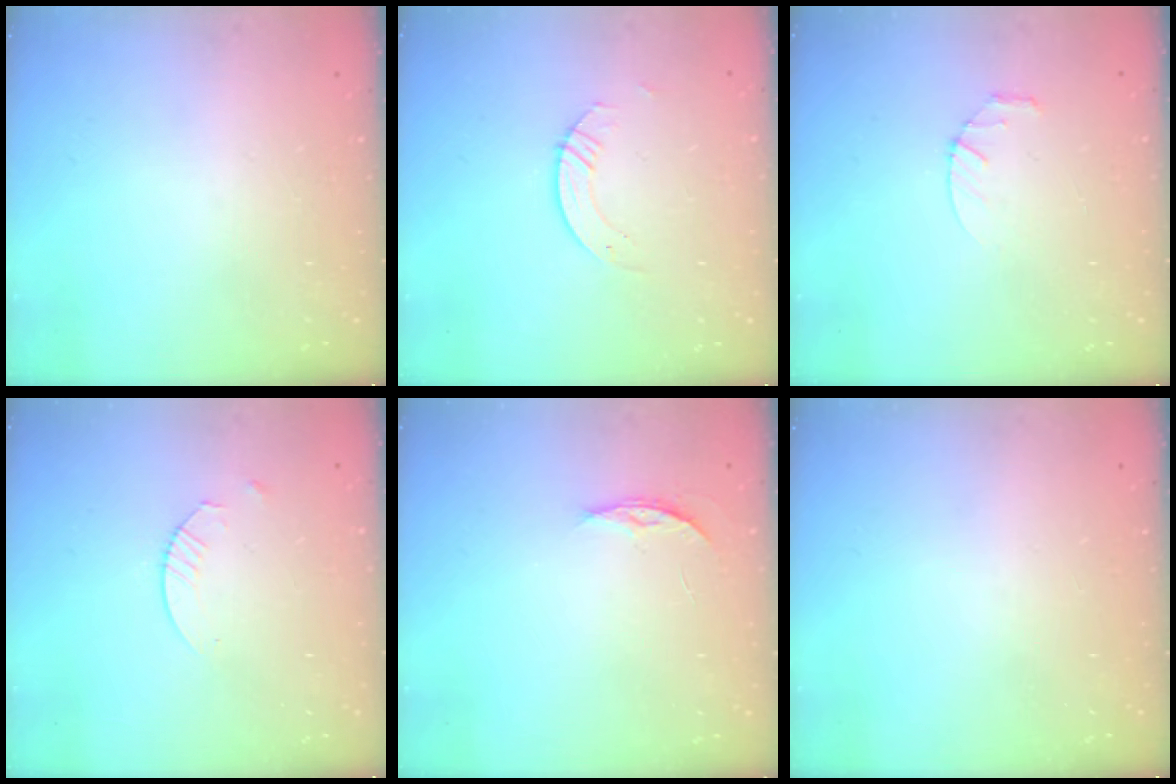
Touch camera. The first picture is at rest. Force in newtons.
{"total": 2.2, "press": 2.2, "slide": 0.2}
{"total": 2.8, "press": 2.8, "slide": 0.4}
{"total": 2.4, "press": 2.4, "slide": 0.3}
{"total": 3.5, "press": 3.5, "slide": 0.4}
{"total": 0.0}